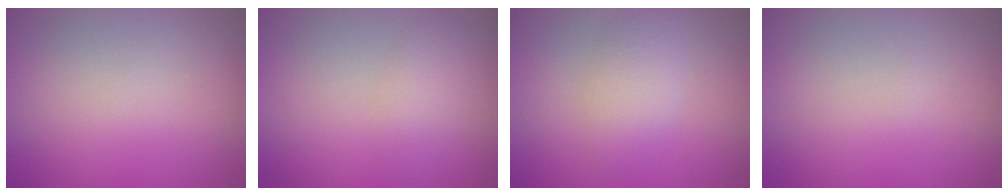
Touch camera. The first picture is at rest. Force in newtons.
{"total": 2.0, "press": 2.0, "slide": 0.1}
{"total": 2.8, "press": 2.8, "slide": 0.1}
{"total": 0.0}